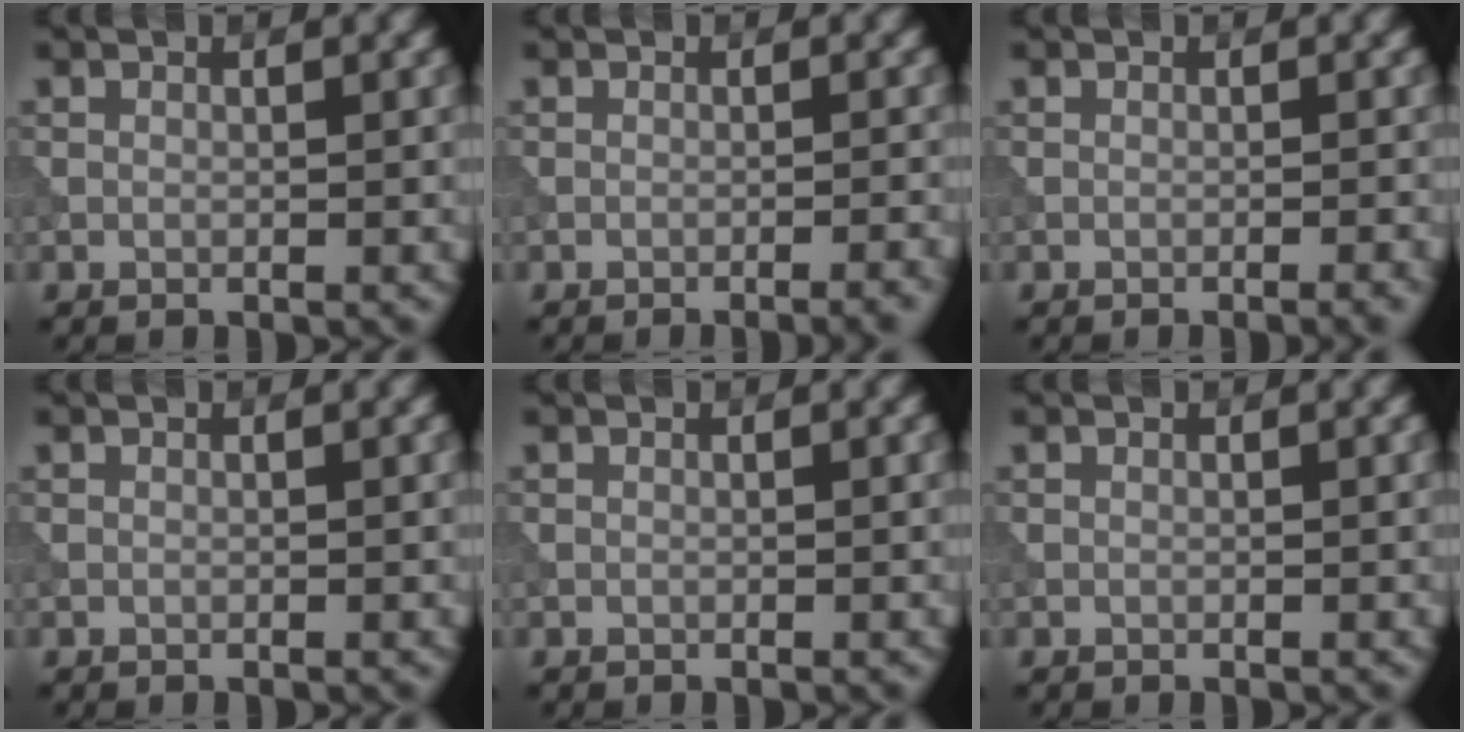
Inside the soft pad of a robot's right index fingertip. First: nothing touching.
{"total": 2.2, "force": [-1.5, 0.4, 1.6], "torque": [-0.016, 0.012, -0.025]}
{"total": 1.4, "force": [-0.8, 0.3, 1.2], "torque": [-0.011, 0.005, -0.012]}
{"total": 0.0}
{"total": 0.0}
{"total": 0.0}